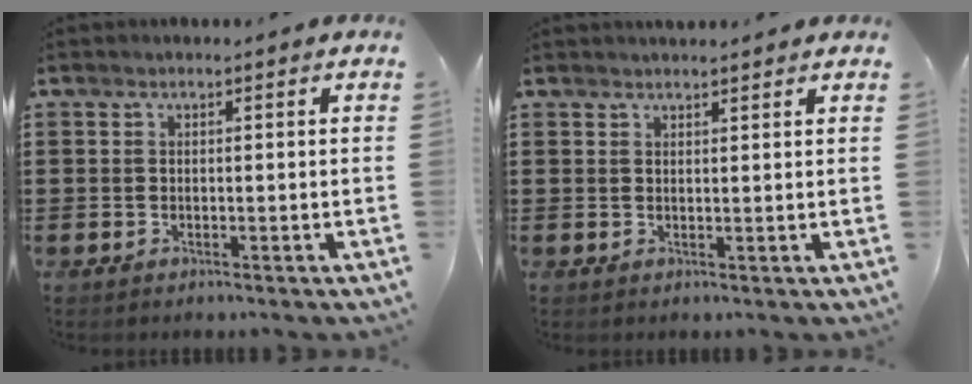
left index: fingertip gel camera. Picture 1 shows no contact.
{"total": 1.4, "force": [1.4, 0.2, 0.1], "torque": [-0.005, 0.002, 0.026]}